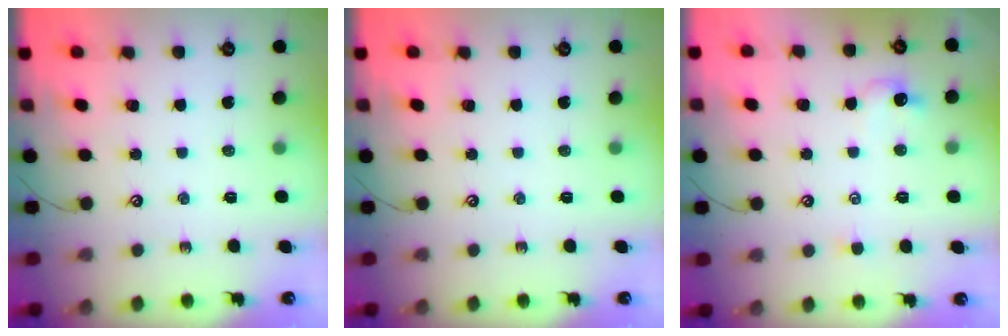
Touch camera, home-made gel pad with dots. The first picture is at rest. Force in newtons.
{"total": 0.0}
{"total": 2.1, "press": 2.0, "slide": 0.7}